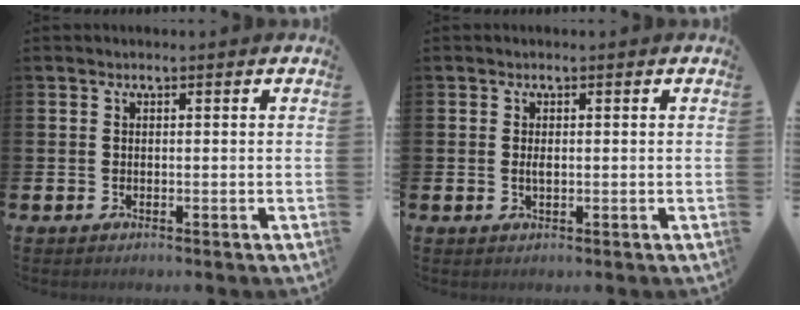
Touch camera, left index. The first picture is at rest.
{"total": 1.0, "force": [0.1, 0.4, 0.9], "torque": [-0.016, 0.002, -0.001]}